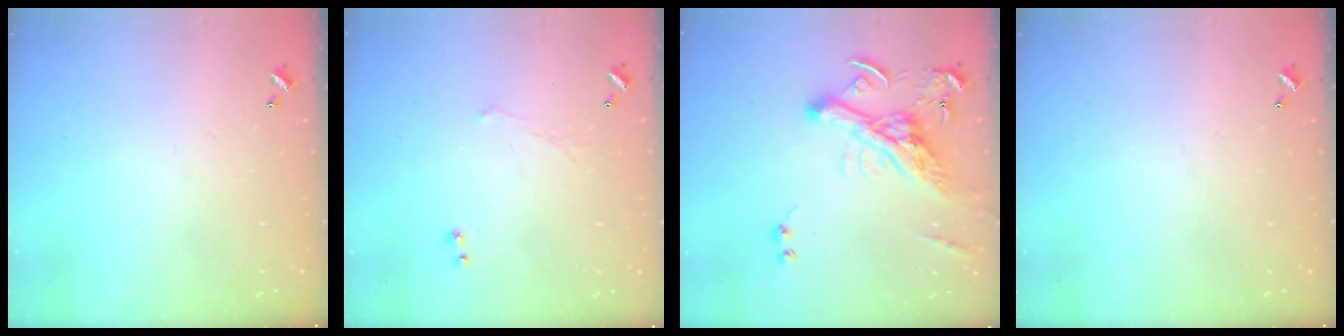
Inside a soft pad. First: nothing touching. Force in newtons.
{"total": 0.7, "press": 0.2, "slide": 0.7}
{"total": 7.9, "press": 7.7, "slide": 1.8}
{"total": 0.0}